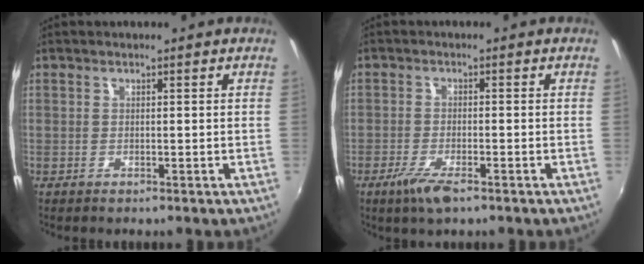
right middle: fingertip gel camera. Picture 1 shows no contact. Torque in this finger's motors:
{"motor_torque": [0.83, -0.93, 0.34, 0.11]}